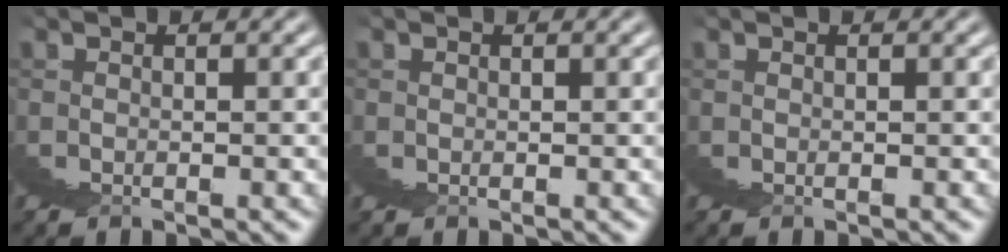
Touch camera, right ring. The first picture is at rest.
{"total": 1.0, "force": [0.7, 0.7, -0.4], "torque": [0.015, 0.001, 0.007]}
{"total": 0.0}